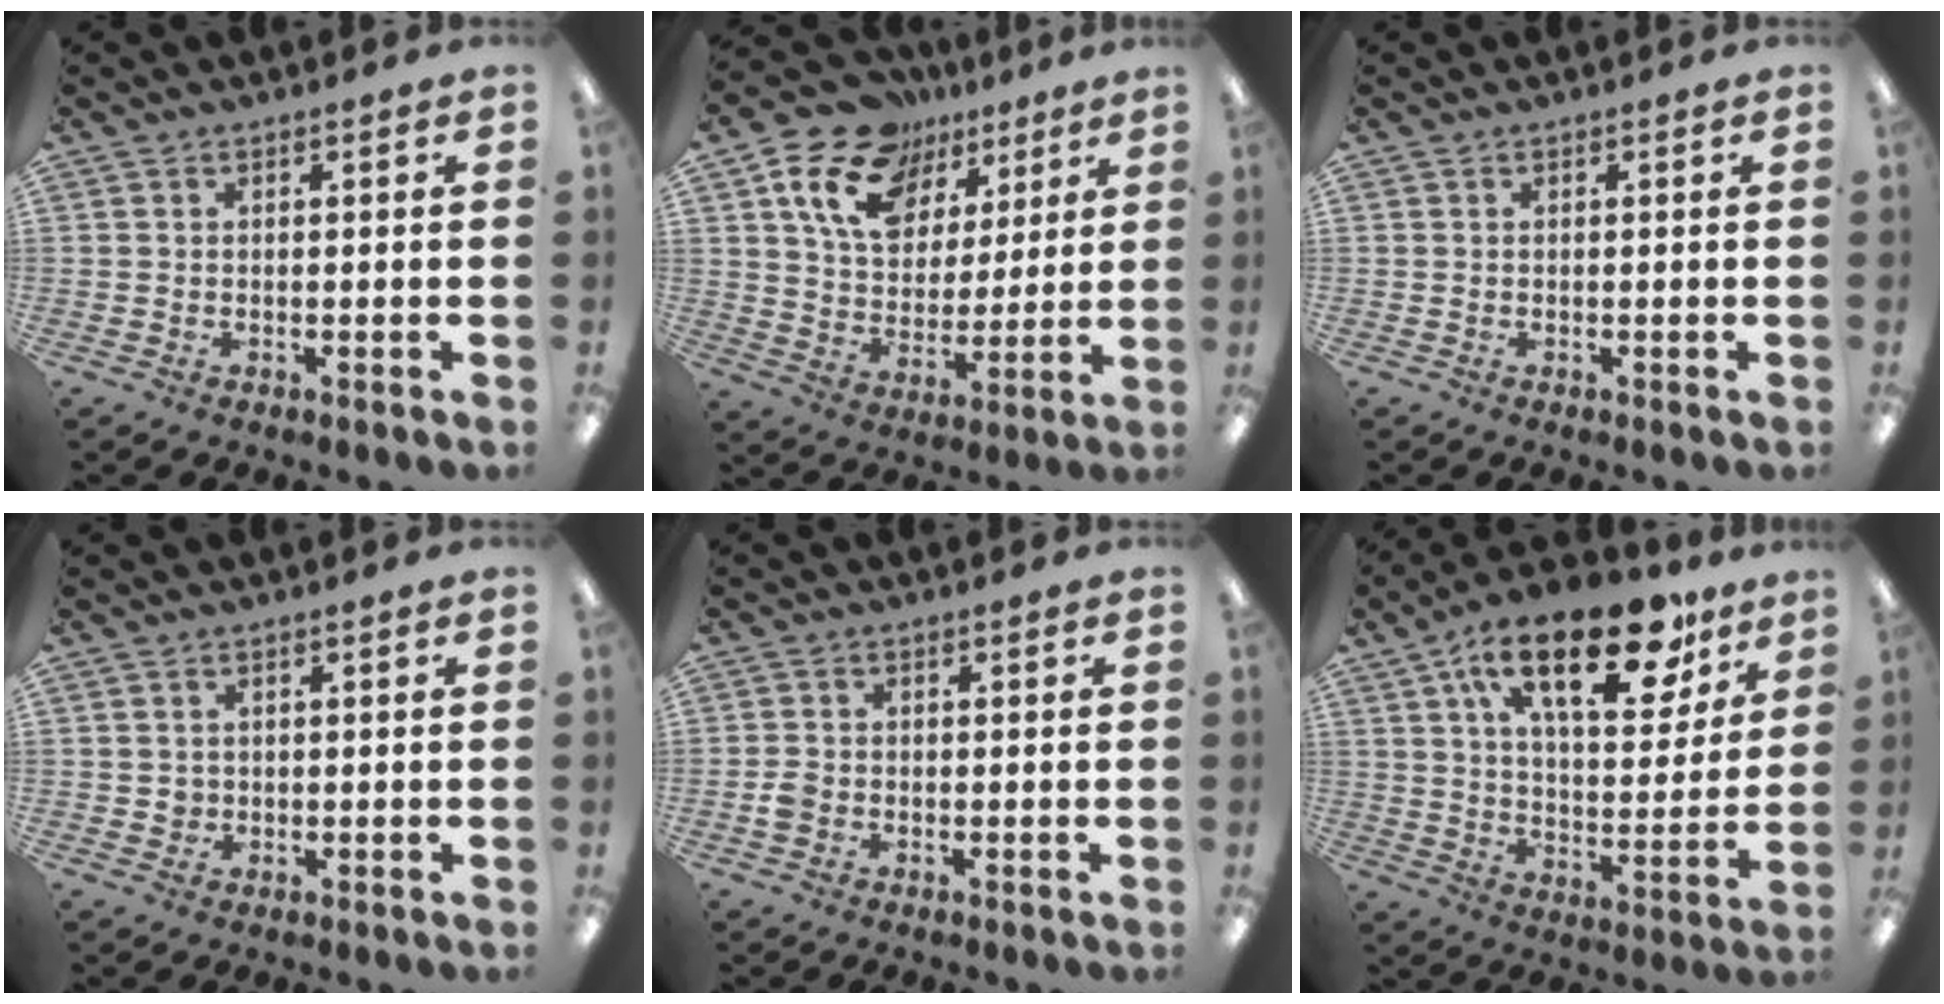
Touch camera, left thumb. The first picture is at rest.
{"total": 15.6, "force": [9.0, 10.8, 6.7], "torque": [-0.133, -0.038, 0.173]}
{"total": 0.0}
{"total": 1.5, "force": [0.1, 1.4, 0.5], "torque": [-0.011, 0.006, -0.001]}
{"total": 2.3, "force": [-0.9, 1.8, 1.2], "torque": [-0.022, 0.005, -0.017]}
{"total": 23.3, "force": [14.2, 9.7, 15.6], "torque": [-0.238, -0.073, 0.235]}